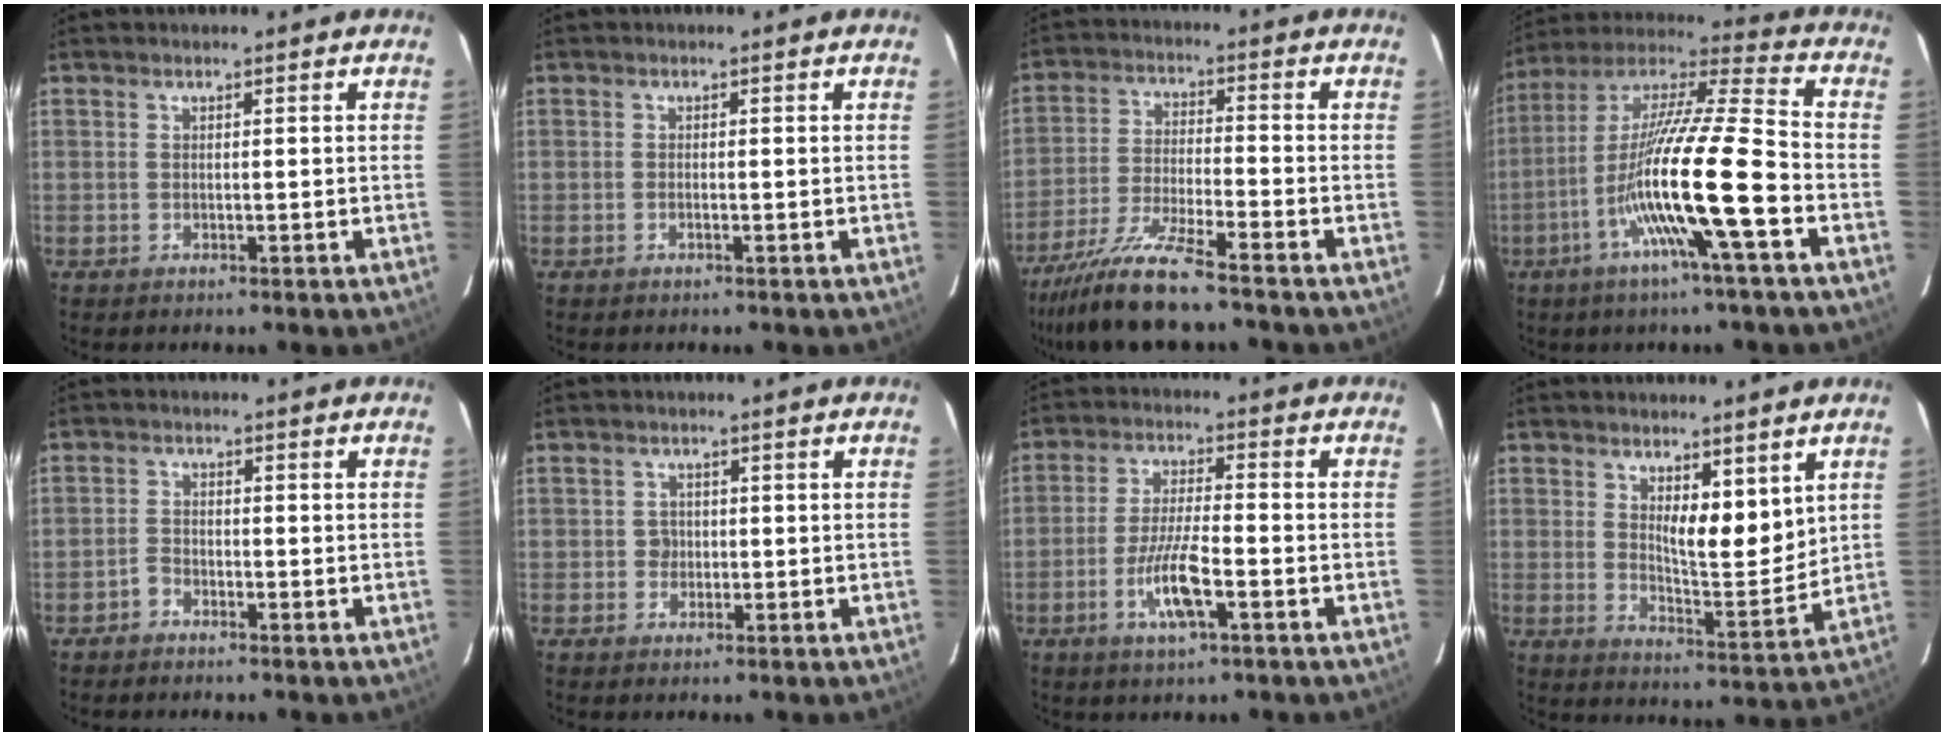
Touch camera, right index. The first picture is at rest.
{"total": 0.5, "force": [-0.2, 0.0, 0.5], "torque": [-0.012, 0.000, -0.003]}
{"total": 10.2, "force": [-8.2, -0.1, 6.1], "torque": [-0.116, -0.028, -0.152]}
{"total": 18.0, "force": [-5.8, -0.4, 17.0], "torque": [-0.321, -0.003, -0.113]}
{"total": 1.4, "force": [-1.1, 0.7, 0.4], "torque": [-0.008, 0.003, -0.022]}
{"total": 1.6, "force": [-0.1, 1.5, 0.6], "torque": [-0.009, 0.003, -0.001]}
{"total": 8.0, "force": [-3.2, 1.1, 7.2], "torque": [-0.142, -0.006, -0.058]}
{"total": 7.3, "force": [3.4, 2.3, 6.1], "torque": [-0.099, -0.018, 0.065]}